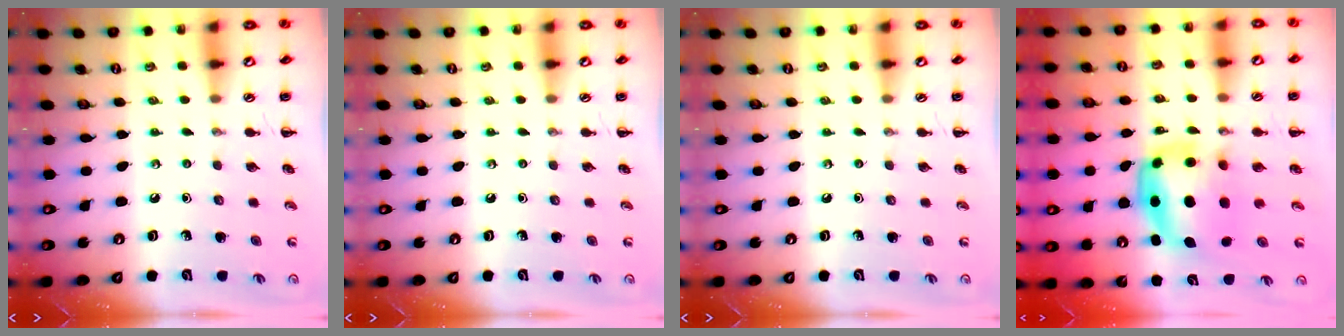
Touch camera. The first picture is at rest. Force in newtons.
{"total": 0.0}
{"total": 0.0}
{"total": 7.0, "press": 6.8, "slide": 1.6}